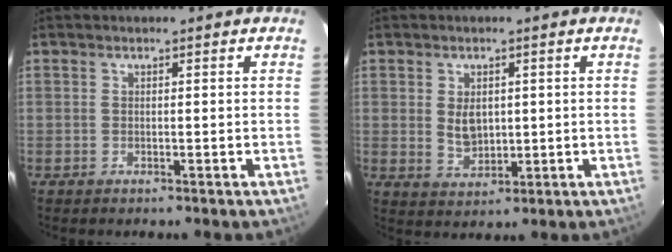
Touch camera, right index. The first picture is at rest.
{"total": 4.1, "force": [0.7, 2.9, 2.9], "torque": [-0.053, -0.001, 0.023]}